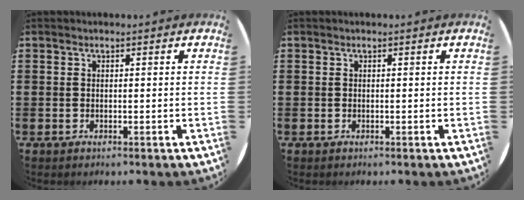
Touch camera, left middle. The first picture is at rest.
{"total": 0.0}